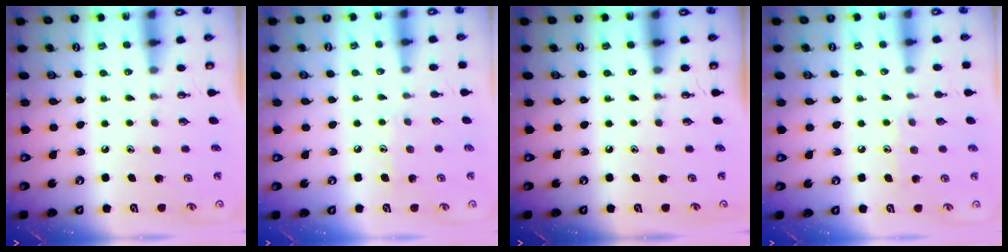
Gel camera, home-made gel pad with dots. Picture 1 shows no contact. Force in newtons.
{"total": 4.9, "press": 4.8, "slide": 0.6}
{"total": 0.0}
{"total": 6.9, "press": 6.9, "slide": 0.7}